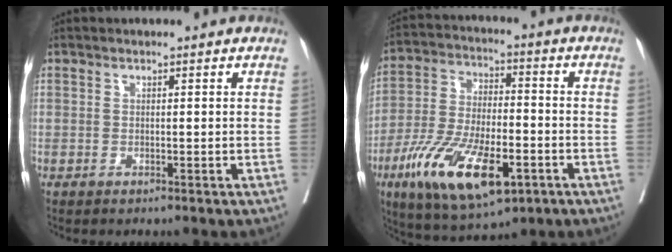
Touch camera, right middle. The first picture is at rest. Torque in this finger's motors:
{"motor_torque": [1.38, -0.76, 0.90, 0.21]}